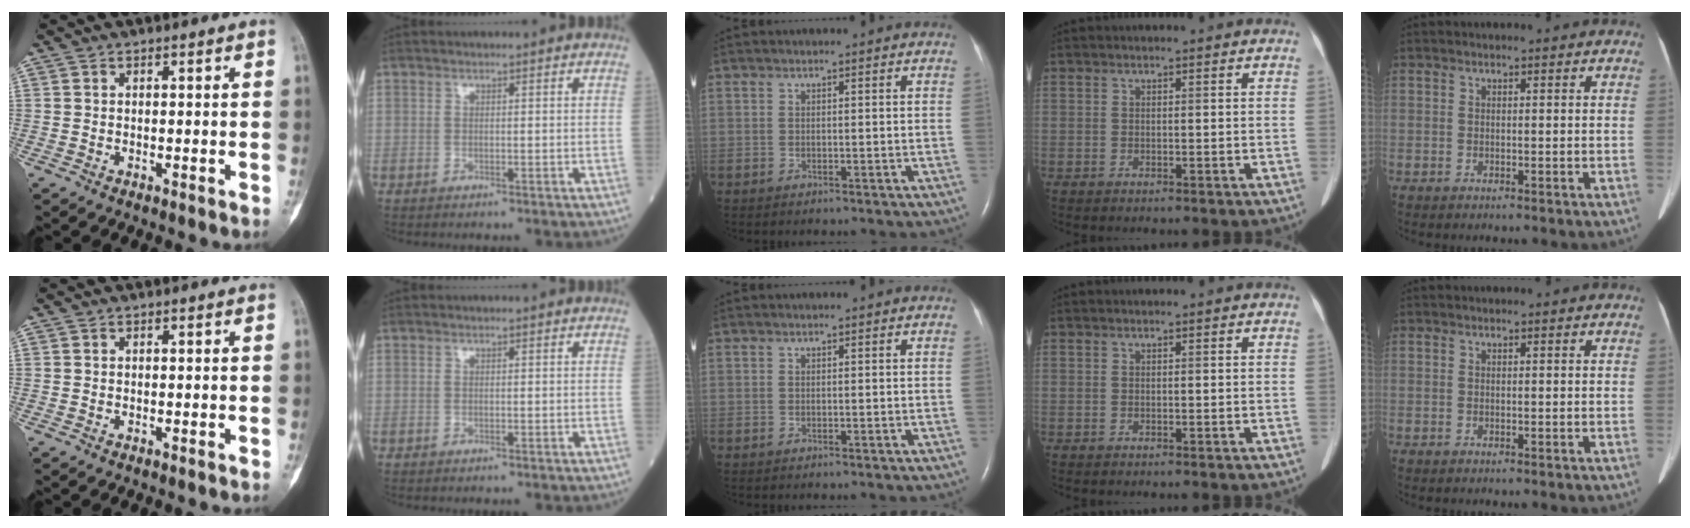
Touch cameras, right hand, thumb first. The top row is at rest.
{}